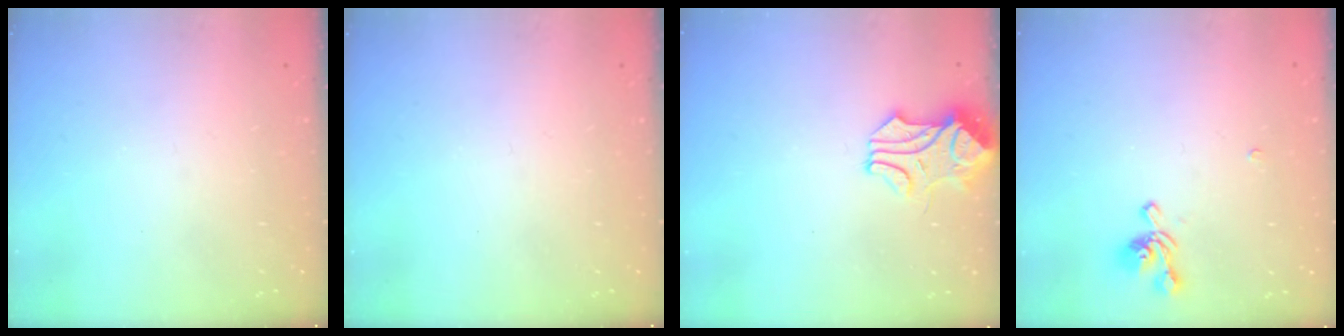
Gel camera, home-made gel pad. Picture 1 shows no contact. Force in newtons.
{"total": 0.0}
{"total": 0.7, "press": 0.7, "slide": 0.2}
{"total": 1.1, "press": 0.6, "slide": 0.9}